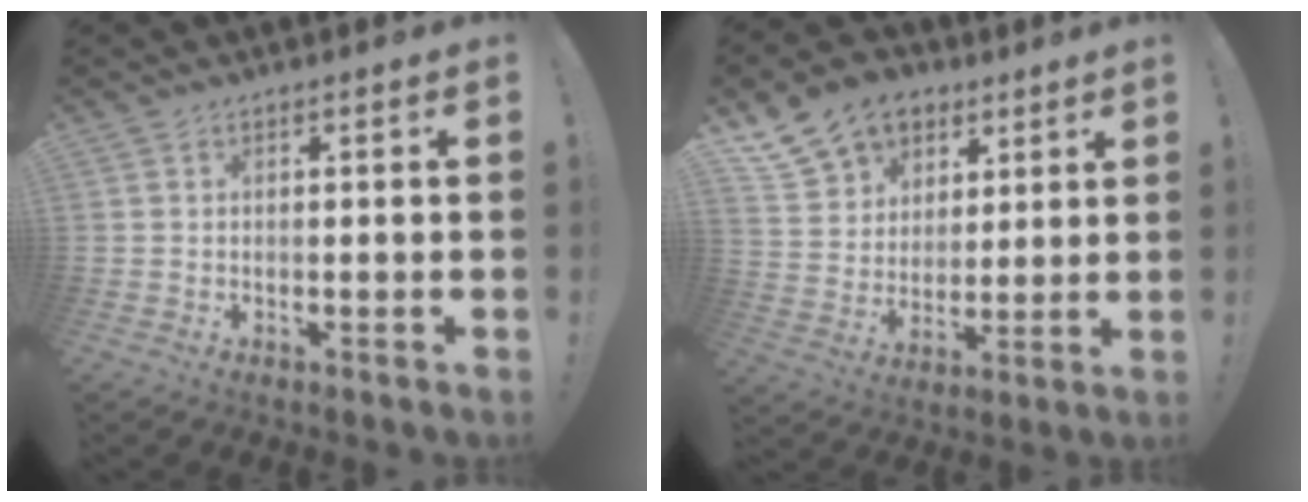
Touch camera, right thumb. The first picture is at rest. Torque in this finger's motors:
{"motor_torque": [0.53, 0.58, 0.41, 0.38, 0.00]}